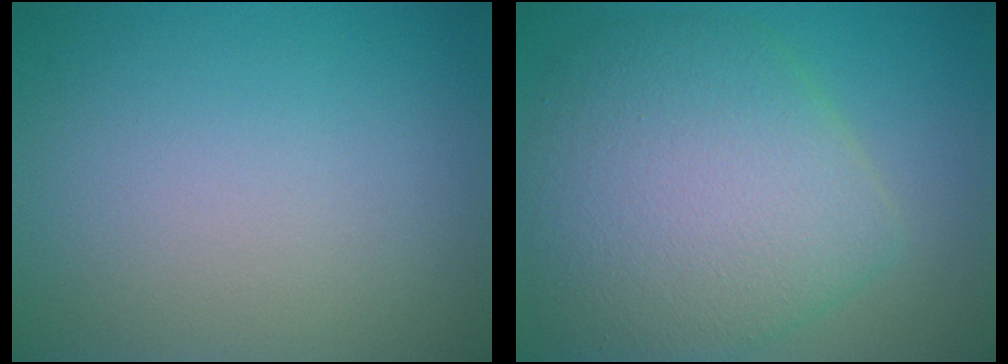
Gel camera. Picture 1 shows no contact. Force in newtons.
{"total": 8.5, "press": 8.5, "slide": 0.2}